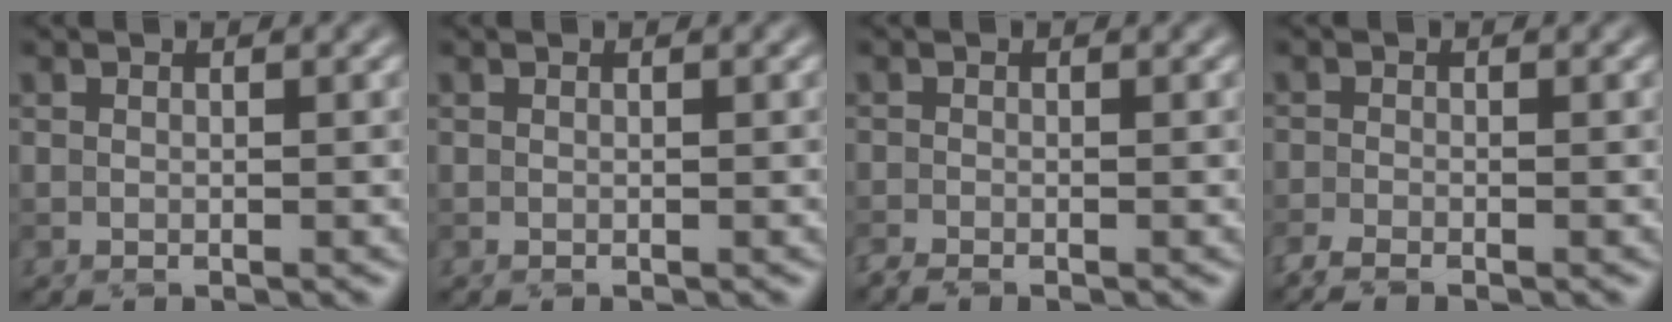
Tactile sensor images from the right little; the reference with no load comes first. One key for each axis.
{"total": 0.0}
{"total": 1.3, "fx": -1.1, "fy": 0.2, "fz": 0.6, "tx": -0.014, "ty": -0.009, "tz": -0.029}
{"total": 2.2, "fx": -1.8, "fy": 0.4, "fz": 1.2, "tx": -0.028, "ty": -0.010, "tz": -0.042}